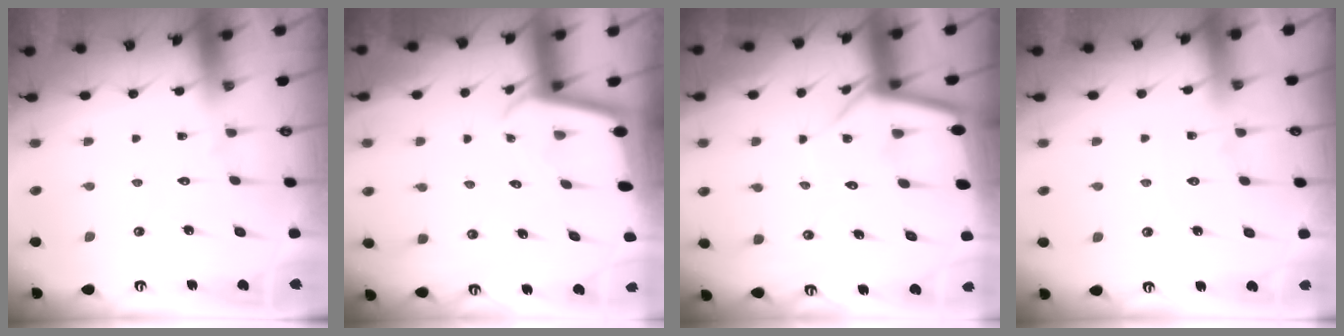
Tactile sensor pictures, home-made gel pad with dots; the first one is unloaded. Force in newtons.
{"total": 2.1, "press": 2.1, "slide": 0.1}
{"total": 7.4, "press": 7.4, "slide": 0.7}
{"total": 2.0, "press": 2.0, "slide": 0.3}